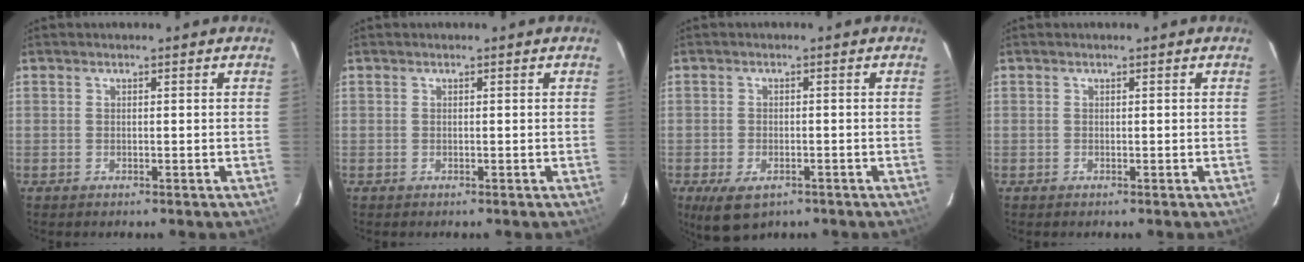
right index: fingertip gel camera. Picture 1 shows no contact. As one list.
[{"total": 0.0}, {"total": 5.8, "force": [-3.1, 3.2, 3.7], "torque": [-0.079, -0.022, -0.050]}, {"total": 0.0}]